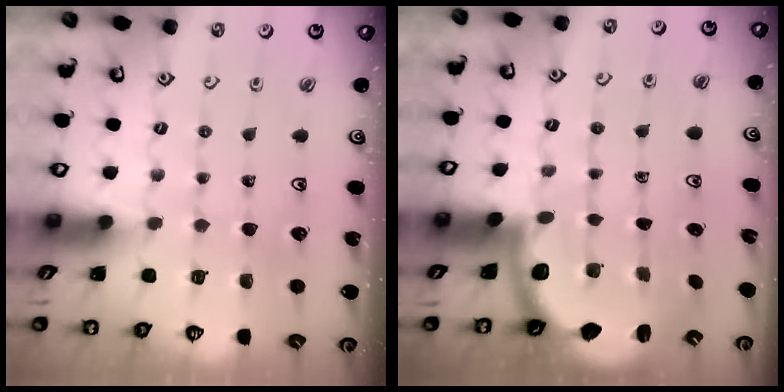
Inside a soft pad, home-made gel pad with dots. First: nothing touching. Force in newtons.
{"total": 2.6, "press": 2.5, "slide": 0.7}